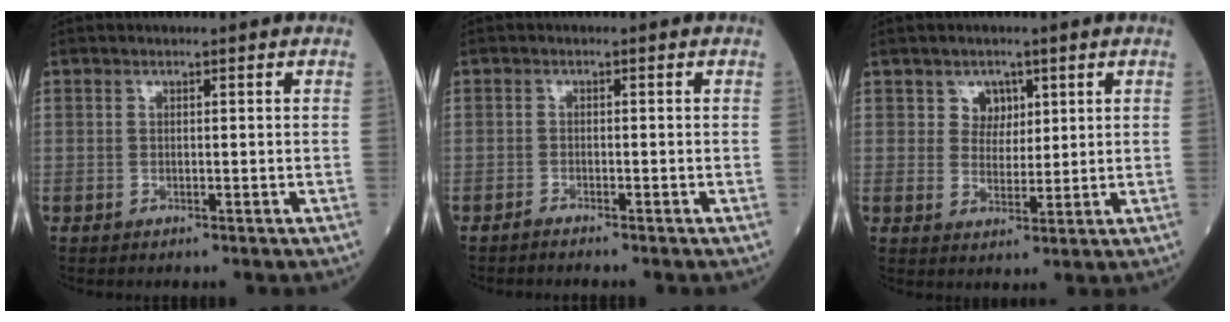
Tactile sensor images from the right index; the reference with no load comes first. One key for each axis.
{"total": 1.2, "fx": -1.2, "fy": -0.1, "fz": 0.4, "tx": -0.011, "ty": -0.001, "tz": -0.019}
{"total": 3.4, "fx": 1.7, "fy": 2.8, "fz": 0.9, "tx": -0.008, "ty": 0.002, "tz": 0.029}